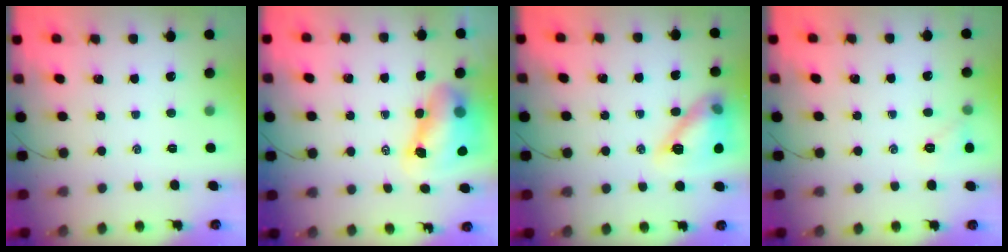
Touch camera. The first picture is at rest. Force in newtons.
{"total": 9.6, "press": 9.4, "slide": 2.3}
{"total": 14.5, "press": 14.5, "slide": 0.8}
{"total": 5.0, "press": 4.8, "slide": 1.4}